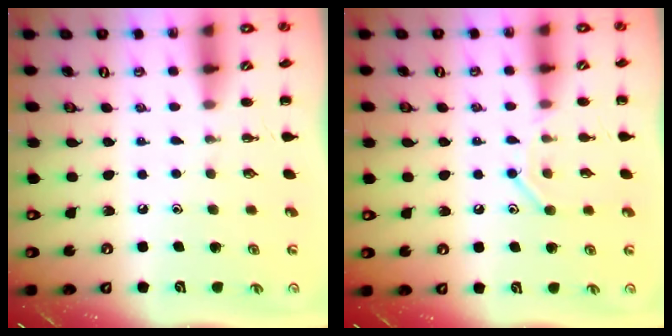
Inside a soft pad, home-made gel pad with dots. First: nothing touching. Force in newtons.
{"total": 8.4, "press": 8.3, "slide": 1.4}